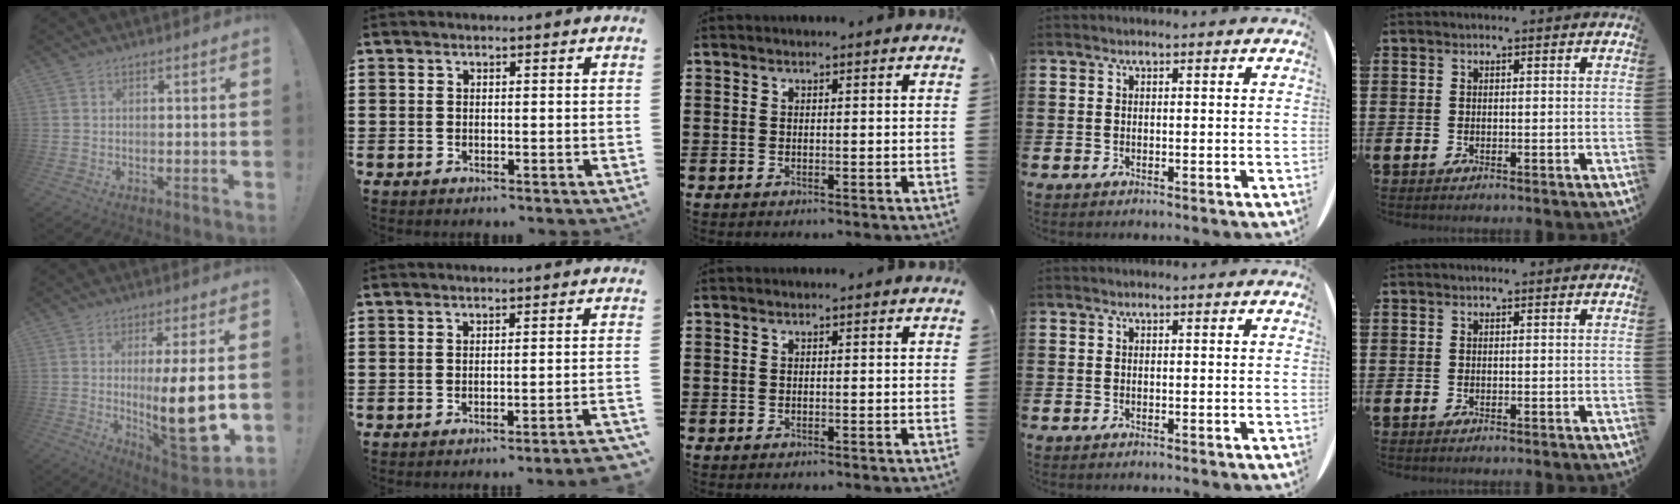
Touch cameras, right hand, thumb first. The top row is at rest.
{"thumb": {"total": 16.8, "force": [-0.1, 3.6, 16.4], "torque": [-0.255, -0.021, 0.001]}, "index": {"total": 2.1, "force": [-1.8, -0.6, 1.0], "torque": [-0.017, -0.005, -0.037]}}